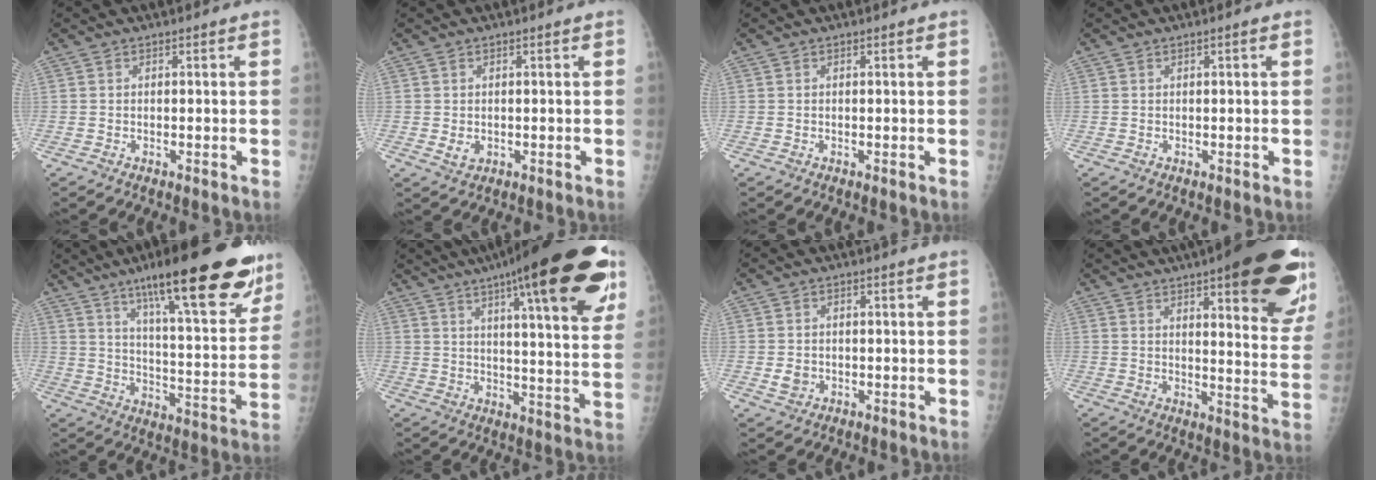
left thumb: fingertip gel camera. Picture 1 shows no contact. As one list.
[{"total": 2.0, "force": [-0.1, 1.5, 1.3], "torque": [-0.018, -0.003, 0.005]}, {"total": 0.0}, {"total": 0.7, "force": [0.2, 0.0, 0.6], "torque": [-0.012, 0.001, 0.004]}, {"total": 26.7, "force": [17.0, 6.2, 19.7], "torque": [-0.259, -0.053, 0.257]}, {"total": 27.7, "force": [15.8, 5.8, 22.1], "torque": [-0.289, -0.027, 0.214]}, {"total": 2.2, "force": [-0.3, 1.9, 1.2], "torque": [-0.015, 0.000, 0.001]}, {"total": 25.3, "force": [14.5, 6.7, 19.6], "torque": [-0.207, -0.048, 0.181]}]